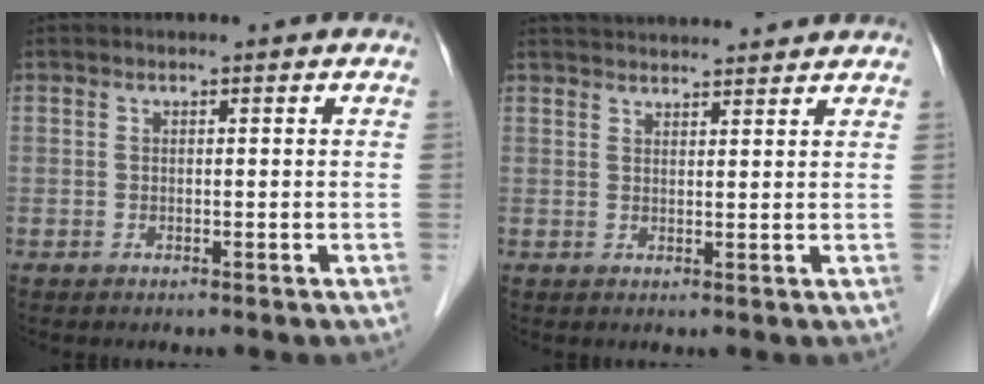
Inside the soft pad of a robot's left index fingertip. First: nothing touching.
{"total": 9.9, "force": [9.6, 0.6, 2.7], "torque": [-0.043, 0.031, 0.131]}